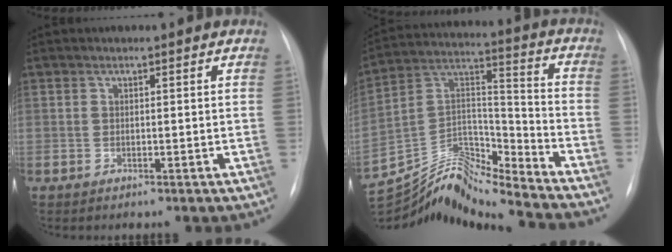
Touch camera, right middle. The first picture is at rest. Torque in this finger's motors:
{"motor_torque": [-0.53, -0.72, -0.27, -0.06]}